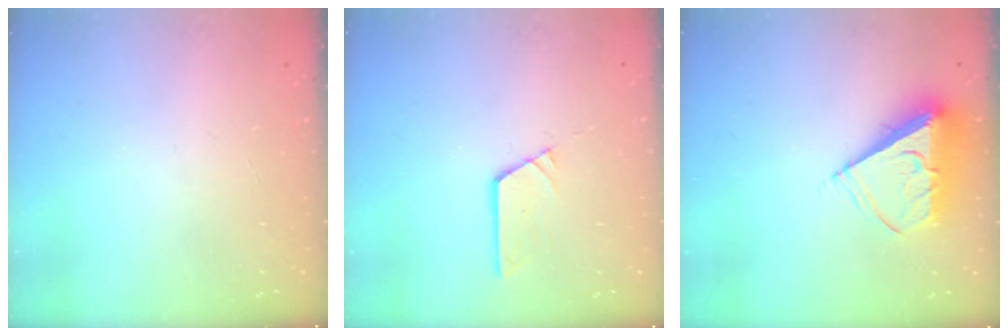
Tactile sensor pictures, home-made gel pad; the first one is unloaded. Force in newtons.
{"total": 3.7, "press": 3.7, "slide": 0.3}
{"total": 9.5, "press": 9.4, "slide": 1.3}